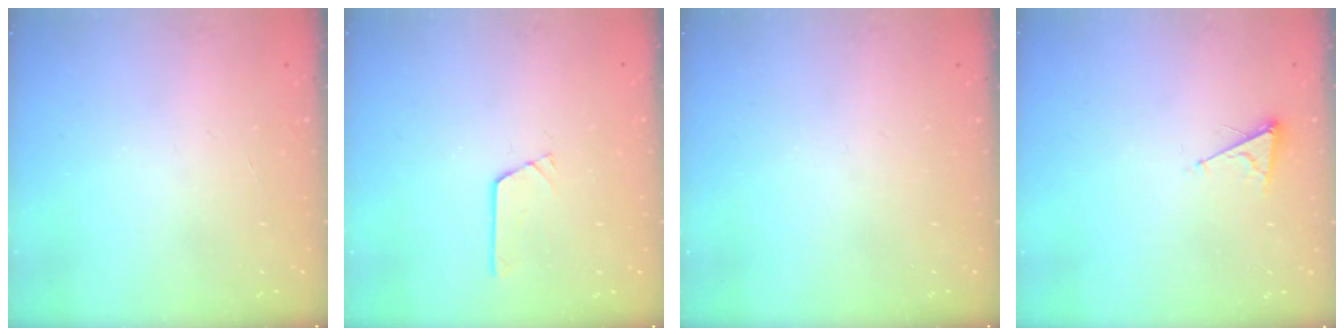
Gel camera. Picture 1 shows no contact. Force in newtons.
{"total": 2.7, "press": 2.7, "slide": 0.3}
{"total": 0.0}
{"total": 3.6, "press": 3.6, "slide": 0.4}